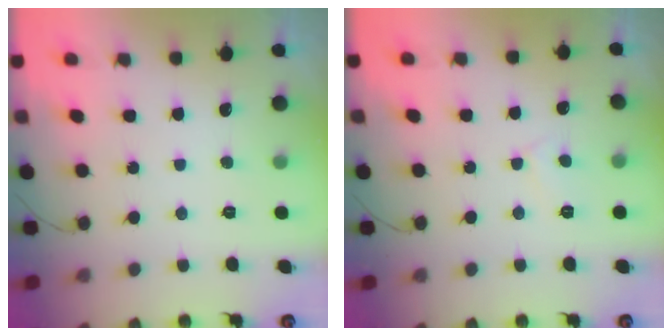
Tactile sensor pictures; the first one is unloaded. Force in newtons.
{"total": 2.9, "press": 2.9, "slide": 0.3}